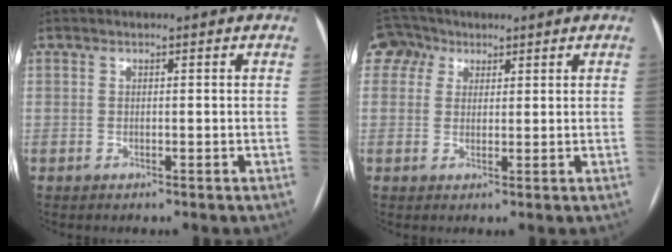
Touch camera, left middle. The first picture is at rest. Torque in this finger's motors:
{"motor_torque": [0.02, 0.01, -0.02, -0.02]}